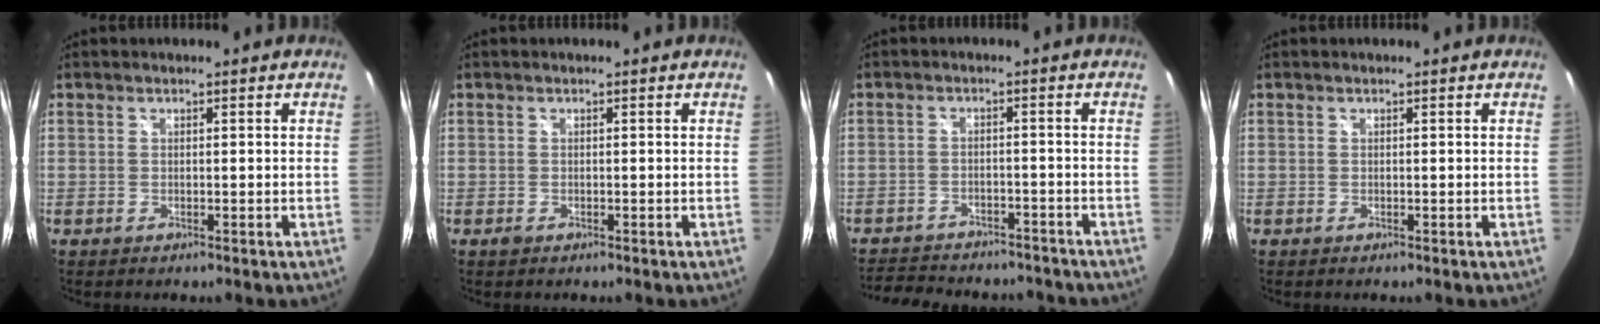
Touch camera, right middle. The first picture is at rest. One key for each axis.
{"total": 0.6, "fx": -0.4, "fy": 0.4, "fz": 0.2, "tx": -0.004, "ty": -0.003, "tz": -0.008}
{"total": 14.4, "fx": -12.3, "fy": 5.1, "fz": 5.3, "tx": -0.118, "ty": -0.002, "tz": -0.165}
{"total": 0.0}